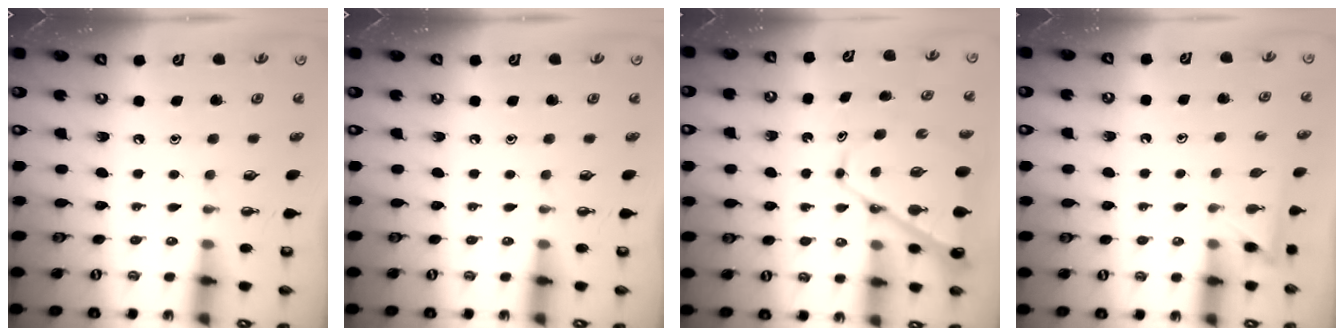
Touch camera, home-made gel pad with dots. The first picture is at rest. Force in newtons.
{"total": 0.0}
{"total": 11.1, "press": 11.1, "slide": 1.2}
{"total": 2.3, "press": 2.3, "slide": 0.2}